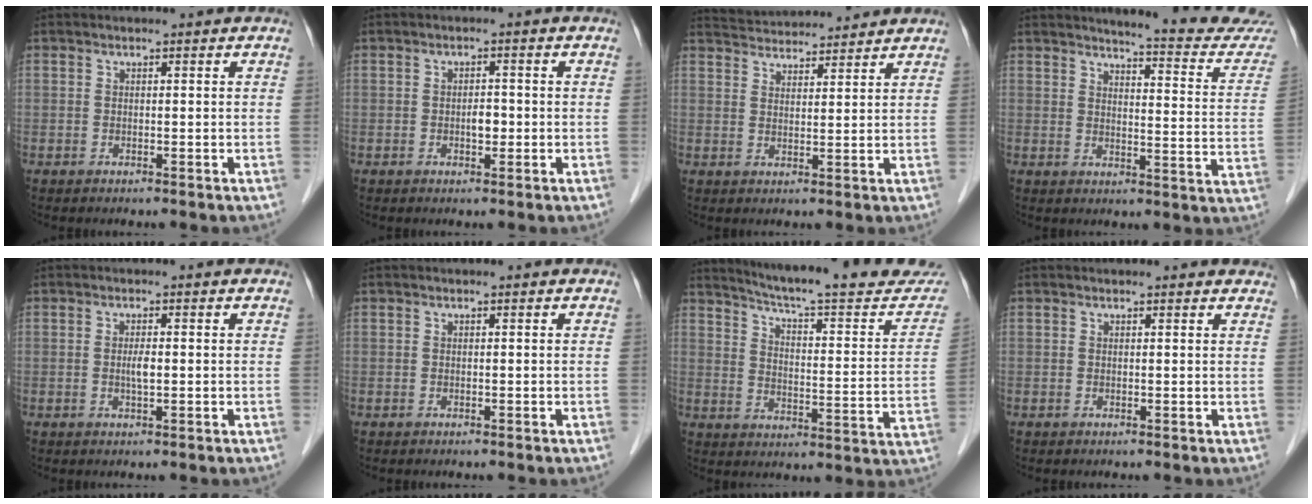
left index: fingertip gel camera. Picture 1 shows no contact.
{"total": 1.9, "force": [-0.4, 0.9, 1.6], "torque": [-0.024, 0.003, -0.007]}
{"total": 9.1, "force": [8.9, 0.9, 1.7], "torque": [-0.036, 0.030, 0.135]}
{"total": 15.5, "force": [15.0, -0.1, 3.9], "torque": [-0.044, -0.093, 0.158]}
{"total": 1.8, "force": [-0.1, 0.3, 1.7], "torque": [-0.036, 0.000, -0.001]}
{"total": 0.0}
{"total": 22.8, "force": [20.9, 1.8, 8.8], "torque": [-0.120, -0.063, 0.265]}
{"total": 4.3, "force": [4.0, 1.1, 1.0], "torque": [-0.008, 0.011, 0.032]}